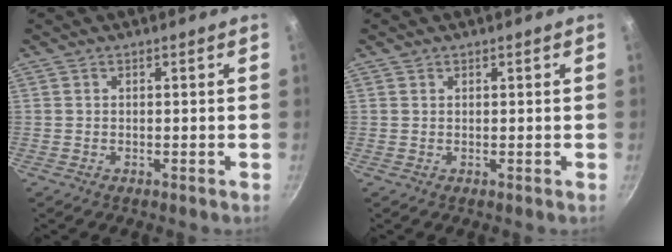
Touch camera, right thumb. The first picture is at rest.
{"total": 0.7, "force": [0.5, 0.4, 0.1], "torque": [0.004, -0.002, 0.008]}